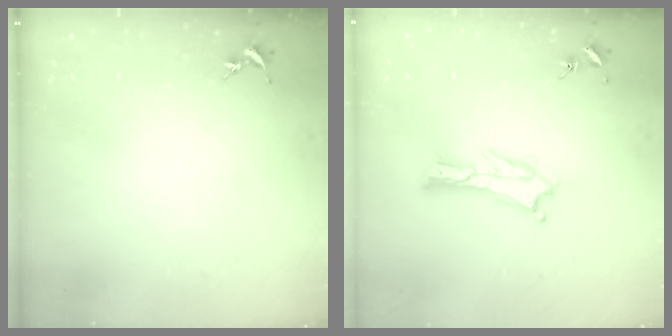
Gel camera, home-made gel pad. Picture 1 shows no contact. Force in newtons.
{"total": 2.3, "press": 2.3, "slide": 0.3}